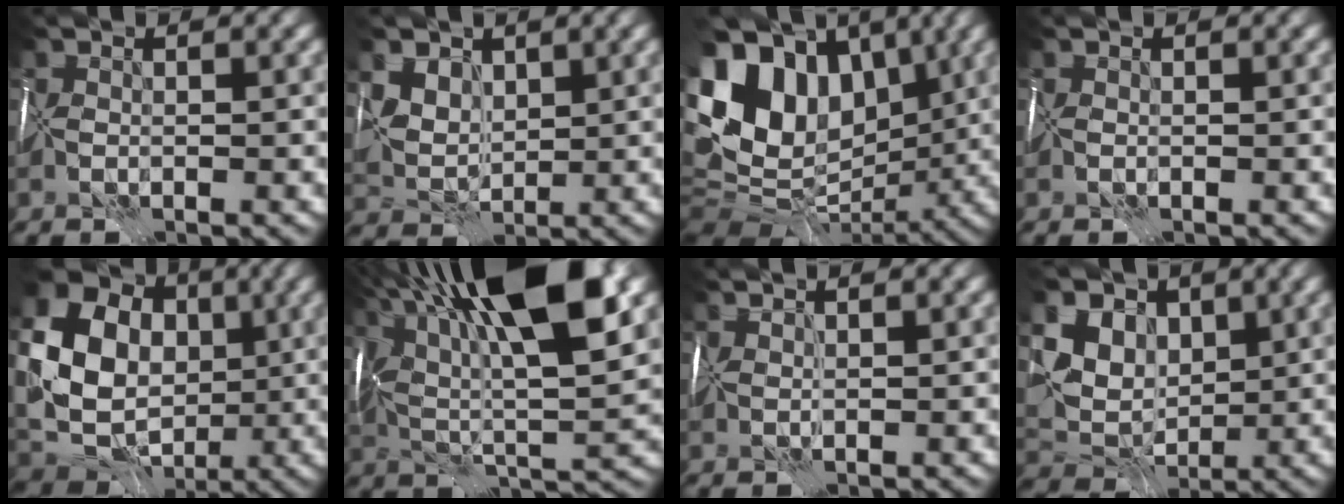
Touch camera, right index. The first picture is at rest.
{"total": 4.0, "force": [2.3, 2.9, 1.7], "torque": [-0.046, 0.004, 0.048]}
{"total": 13.6, "force": [2.6, 10.2, 8.6], "torque": [-0.158, 0.022, 0.043]}
{"total": 0.0}
{"total": 16.2, "force": [2.5, 13.9, 8.0], "torque": [-0.173, 0.015, 0.034]}
{"total": 15.6, "force": [6.2, 5.9, 13.1], "torque": [-0.245, 0.015, 0.101]}
{"total": 1.9, "force": [1.5, 0.3, 1.1], "torque": [-0.011, 0.013, 0.021]}
{"total": 8.6, "force": [3.8, 6.7, 3.7], "torque": [-0.080, 0.022, 0.061]}